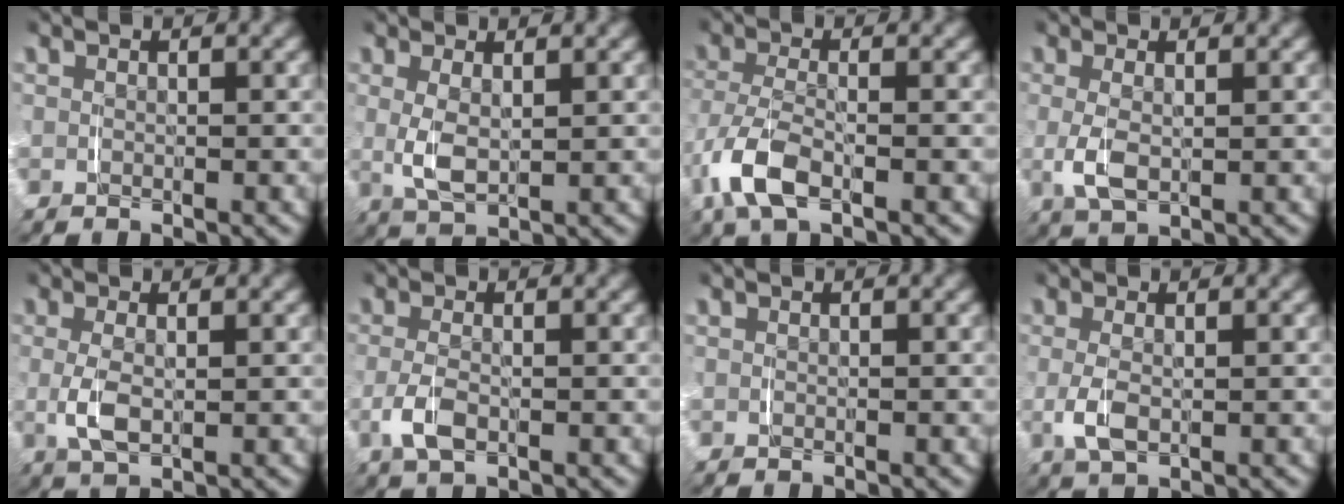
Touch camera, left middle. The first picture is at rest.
{"total": 3.0, "force": [0.2, 1.5, 2.5], "torque": [-0.065, -0.010, 0.010]}
{"total": 4.3, "force": [-2.8, 1.3, 3.0], "torque": [-0.074, -0.014, -0.044]}
{"total": 2.1, "force": [-0.4, 0.7, 2.0], "torque": [-0.053, -0.010, 0.000]}
{"total": 2.2, "force": [-0.4, 0.6, 2.0], "torque": [-0.054, -0.009, -0.001]}
{"total": 2.2, "force": [-1.1, 0.6, 1.7], "torque": [-0.051, -0.012, -0.015]}
{"total": 0.0}
{"total": 1.9, "force": [-0.6, 0.6, 1.8], "torque": [-0.049, -0.009, -0.004]}